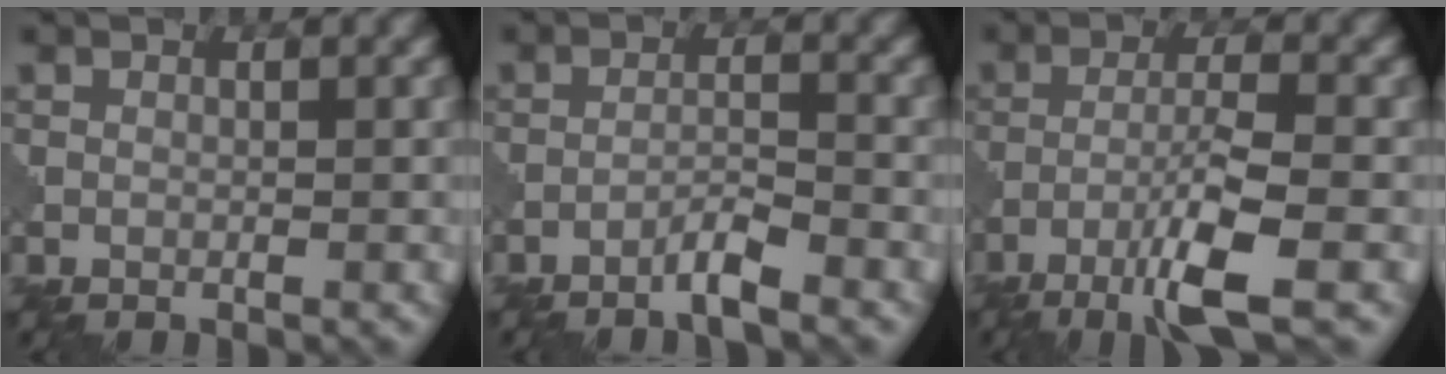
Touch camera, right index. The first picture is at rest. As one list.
[{"total": 2.4, "force": [-1.8, 0.0, 1.6], "torque": [-0.027, 0.007, -0.041]}, {"total": 6.2, "force": [-3.3, 0.6, 5.2], "torque": [-0.090, 0.005, -0.069]}]